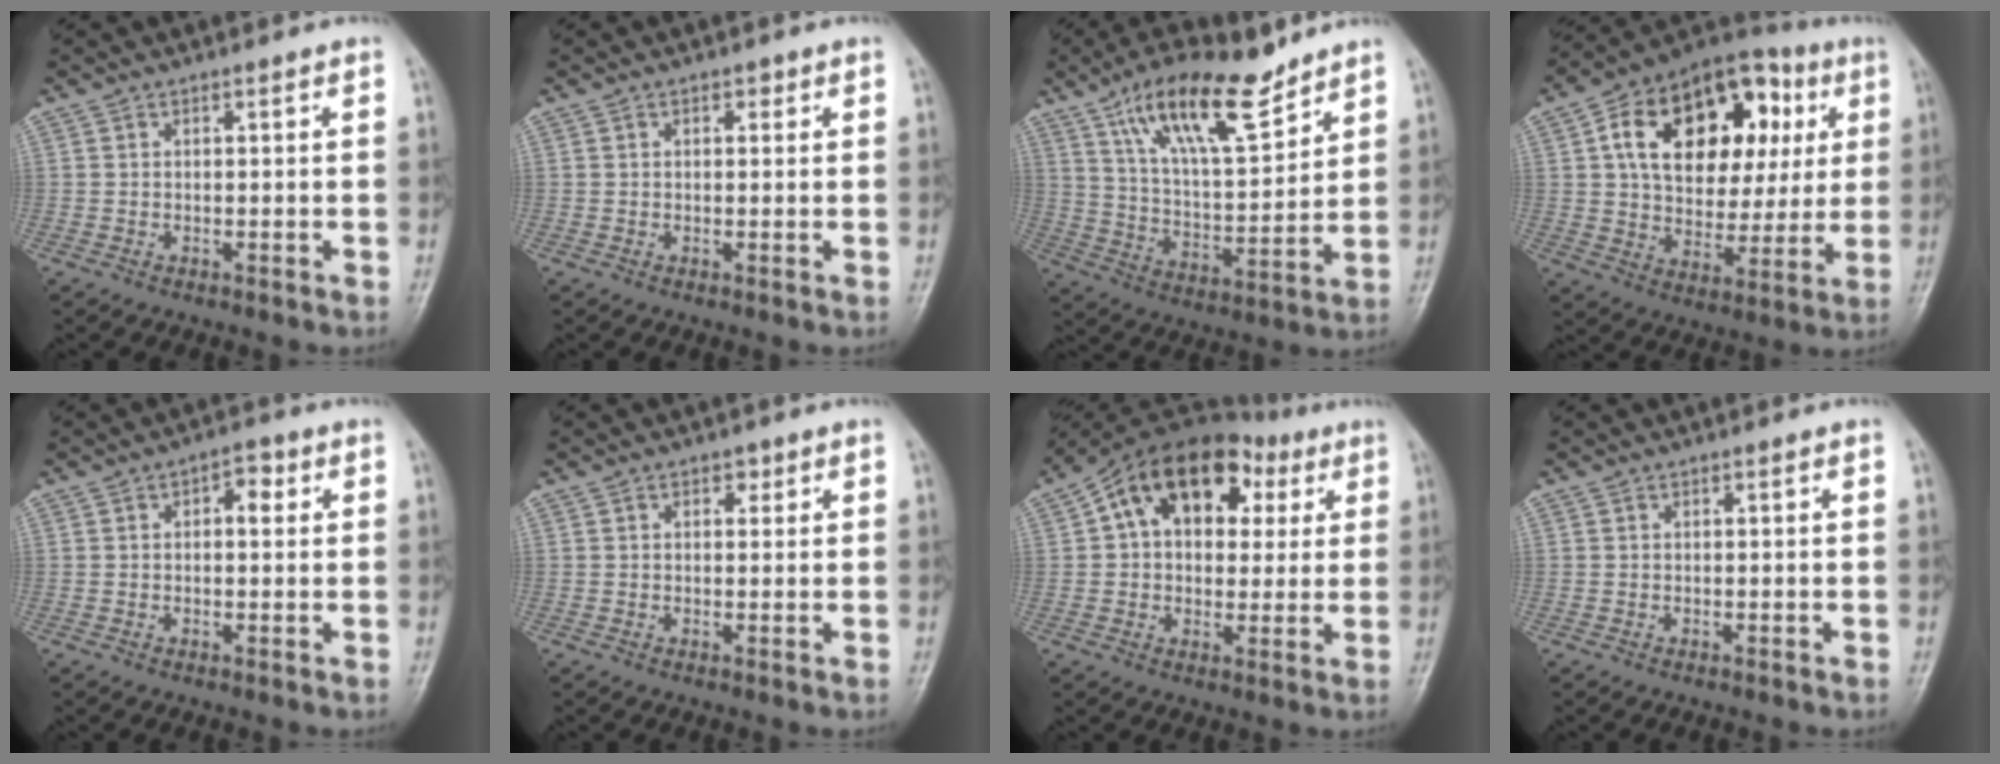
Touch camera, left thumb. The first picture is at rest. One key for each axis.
{"total": 1.3, "fx": 0.6, "fy": 0.8, "fz": 0.7, "tx": -0.001, "ty": 0.000, "tz": 0.005}
{"total": 17.8, "fx": 11.6, "fy": 6.1, "fz": 12.0, "tx": -0.183, "ty": -0.051, "tz": 0.213}
{"total": 24.3, "fx": 6.6, "fy": 15.6, "fz": 17.4, "tx": -0.233, "ty": 0.017, "tz": 0.101}
{"total": 3.8, "fx": 1.0, "fy": 2.1, "fz": 3.0, "tx": -0.029, "ty": 0.005, "tz": 0.008}
{"total": 1.6, "fx": 0.8, "fy": 1.2, "fz": 0.9, "tx": 0.001, "ty": -0.001, "tz": 0.007}
{"total": 16.6, "fx": 5.0, "fy": 11.2, "fz": 11.1, "tx": -0.140, "ty": 0.024, "tz": 0.073}
{"total": 0.0}